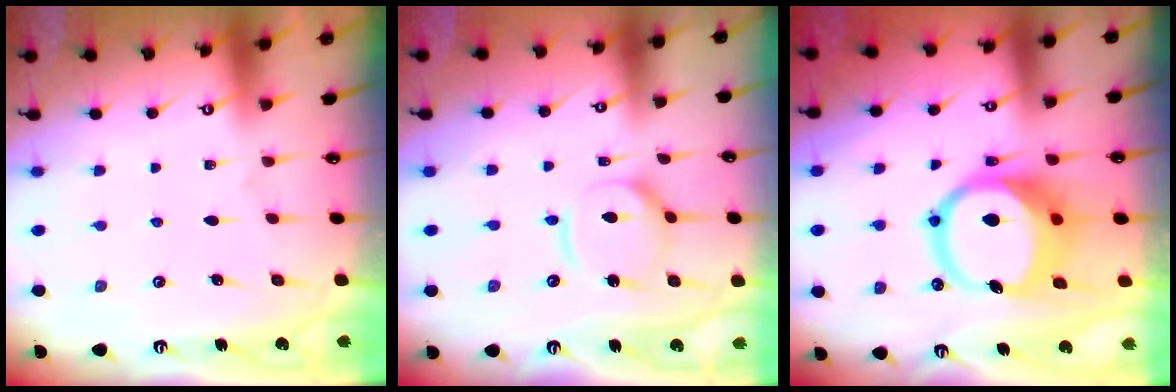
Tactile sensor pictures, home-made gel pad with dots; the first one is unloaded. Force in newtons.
{"total": 11.0, "press": 10.9, "slide": 1.2}
{"total": 14.6, "press": 14.5, "slide": 2.0}